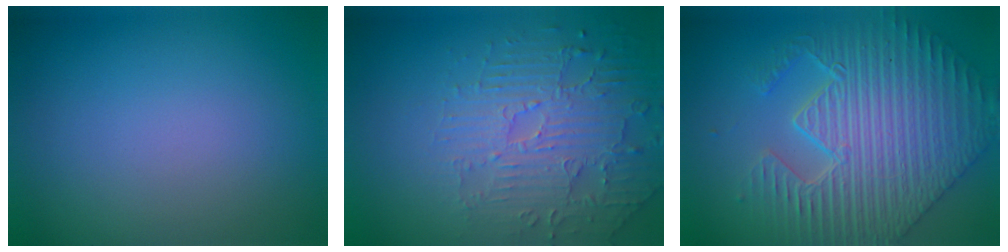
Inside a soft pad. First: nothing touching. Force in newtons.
{"total": 4.6, "press": 3.8, "slide": 2.6}
{"total": 6.7, "press": 5.7, "slide": 3.6}